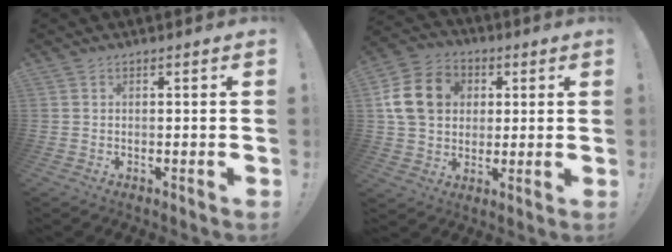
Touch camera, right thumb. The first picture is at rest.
{"total": 15.7, "force": [3.3, 12.9, 8.4], "torque": [-0.151, 0.006, 0.071]}